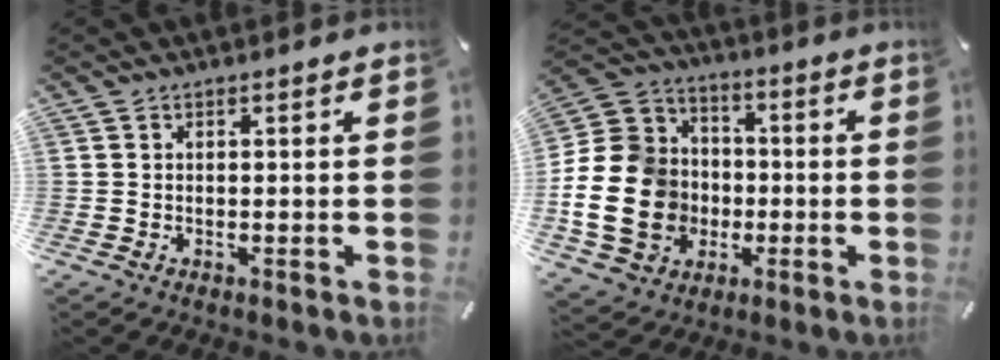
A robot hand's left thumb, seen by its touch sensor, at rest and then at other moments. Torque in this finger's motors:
{"motor_torque": [0.57, 2.46, 1.98, 0.30, 0.55]}